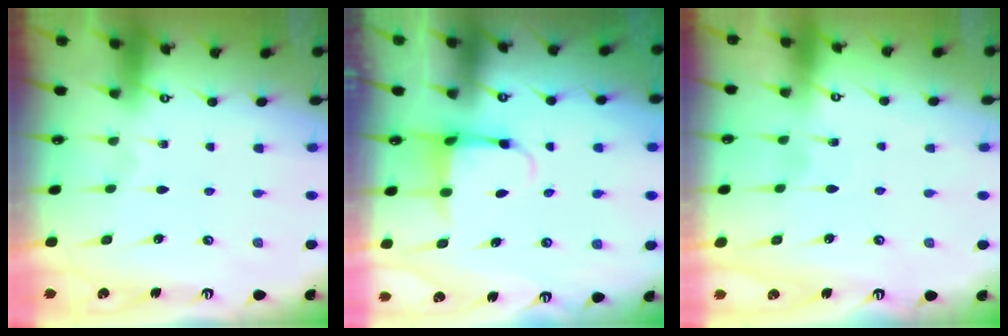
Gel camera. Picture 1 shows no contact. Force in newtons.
{"total": 4.0, "press": 3.7, "slide": 1.3}
{"total": 5.5, "press": 5.4, "slide": 0.6}